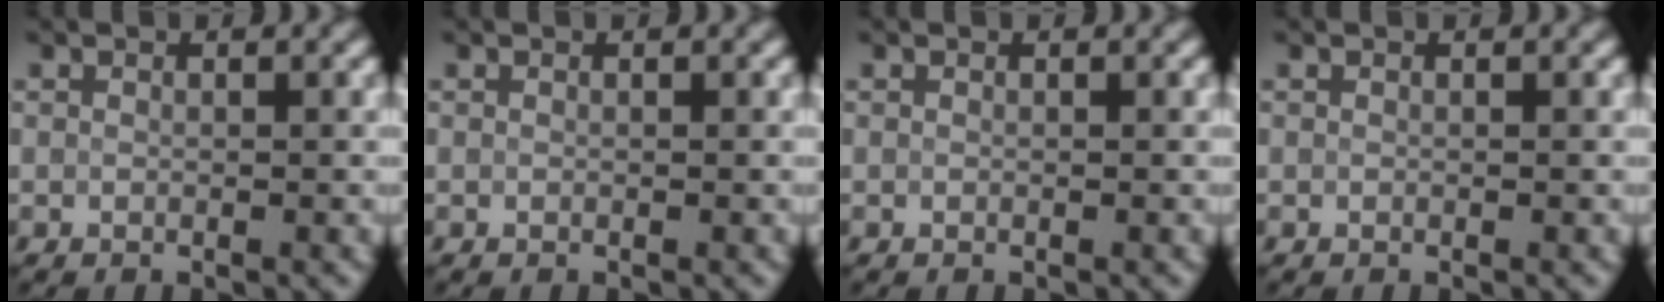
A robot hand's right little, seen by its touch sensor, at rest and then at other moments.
{"total": 0.0}
{"total": 0.0}
{"total": 0.0}